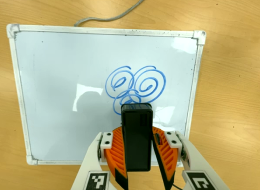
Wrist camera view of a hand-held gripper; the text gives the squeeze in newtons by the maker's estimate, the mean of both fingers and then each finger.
{"total": 6.7, "left": 6.1, "right": 7.2}